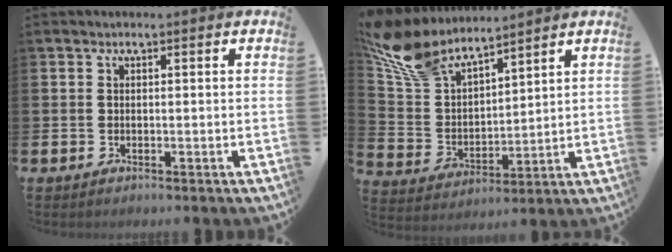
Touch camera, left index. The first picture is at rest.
{"total": 9.6, "force": [8.5, 3.3, 3.2], "torque": [-0.109, -0.041, 0.157]}